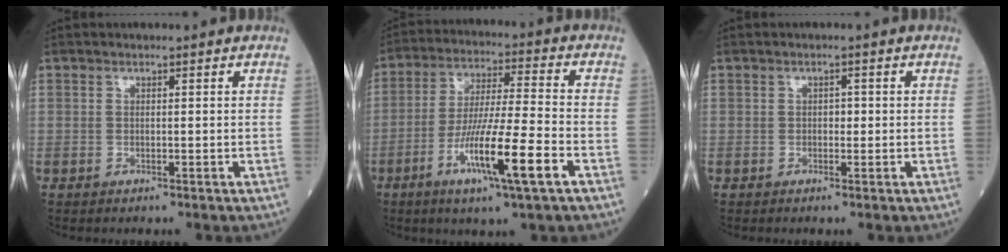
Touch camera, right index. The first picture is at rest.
{"total": 13.0, "force": [-5.4, 0.0, 11.8], "torque": [-0.221, -0.018, -0.099]}
{"total": 1.1, "force": [0.0, 0.7, 0.8], "torque": [-0.008, 0.003, -0.001]}